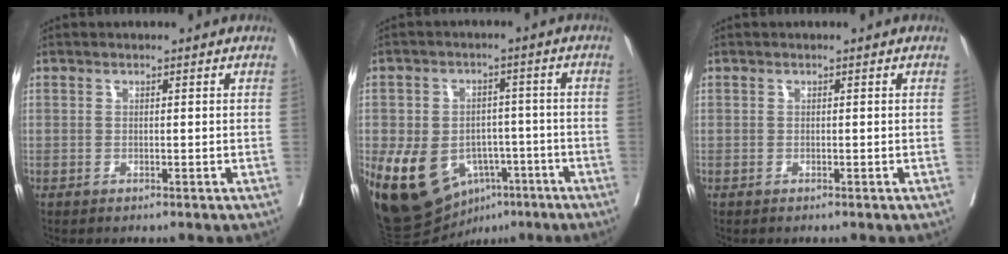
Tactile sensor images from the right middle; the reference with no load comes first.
{"total": 15.4, "force": [-6.5, 10.9, 8.8], "torque": [-0.167, 0.011, -0.089]}
{"total": 0.0}